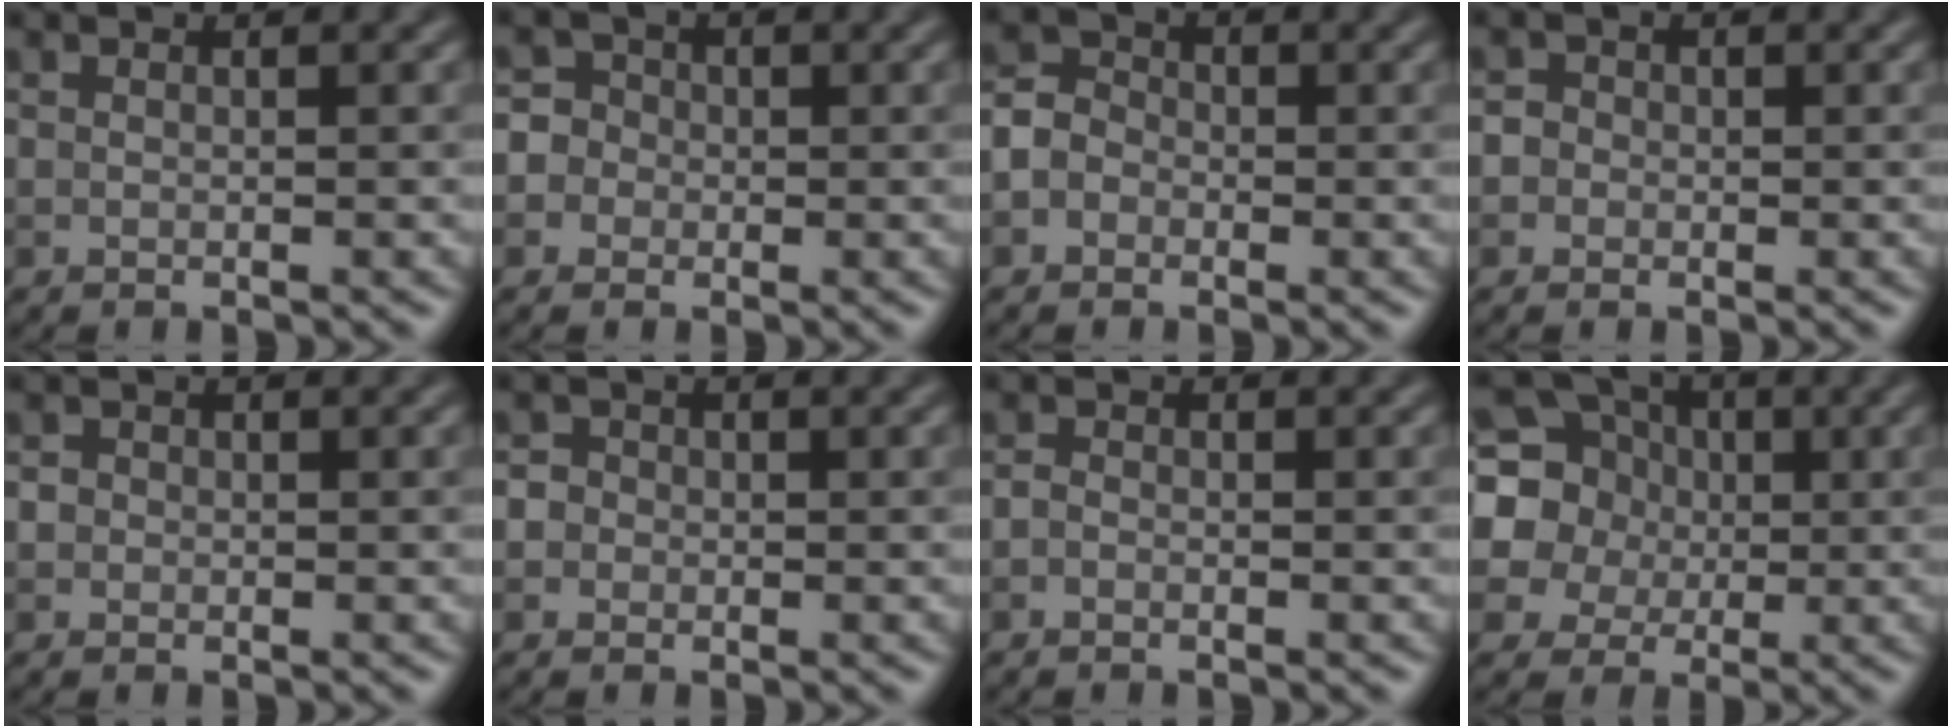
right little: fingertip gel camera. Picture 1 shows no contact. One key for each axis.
{"total": 4.4, "fx": -0.8, "fy": 4.2, "fz": 1.1, "tx": 0.012, "ty": 0.023, "tz": -0.046}
{"total": 3.1, "fx": -1.0, "fy": 2.7, "fz": 1.2, "tx": -0.008, "ty": 0.009, "tz": -0.030}
{"total": 2.0, "fx": 0.2, "fy": 1.9, "fz": 0.7, "tx": 0.010, "ty": 0.011, "tz": -0.021}
{"total": 1.0, "fx": 0.1, "fy": 0.9, "fz": 0.2, "tx": 0.002, "ty": -0.003, "tz": -0.003}
{"total": 2.4, "fx": 0.3, "fy": 2.2, "fz": 0.8, "tx": 0.009, "ty": 0.016, "tz": -0.020}
{"total": 0.7, "fx": -0.4, "fy": 0.4, "fz": 0.3, "tx": -0.004, "ty": -0.001, "tz": -0.011}
{"total": 11.1, "fx": 2.3, "fy": 10.0, "fz": 4.3, "tx": -0.130, "ty": 0.035, "tz": 0.024}